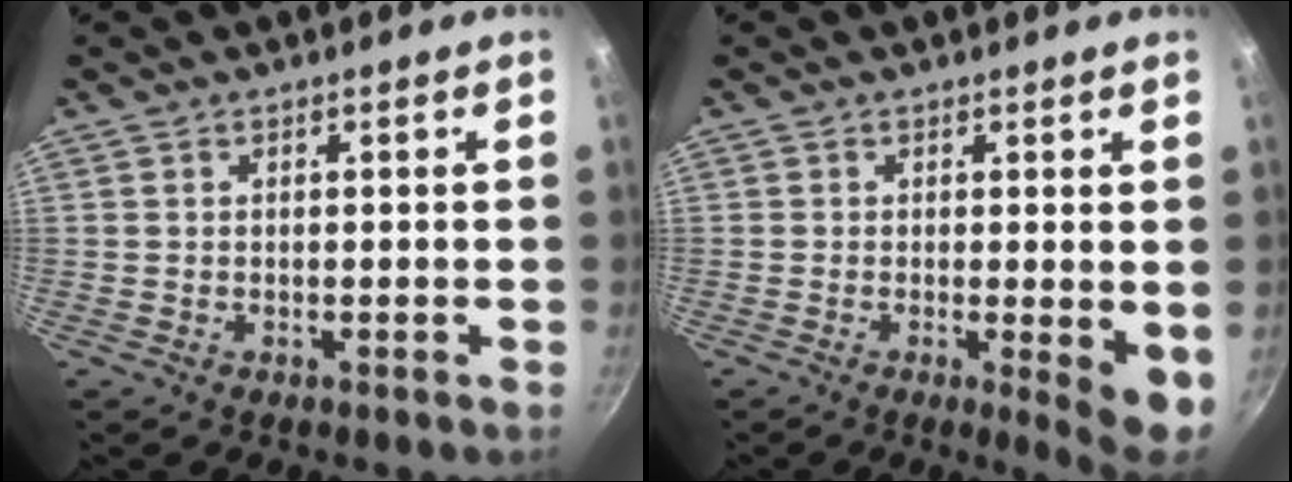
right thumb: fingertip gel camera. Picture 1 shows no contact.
{"total": 5.8, "force": [-0.4, 1.5, 5.6], "torque": [-0.068, -0.014, -0.004]}